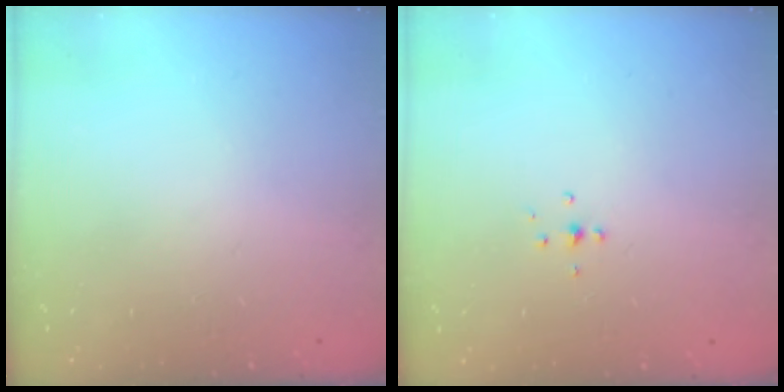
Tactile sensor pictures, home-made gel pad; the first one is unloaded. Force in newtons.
{"total": 2.8, "press": 2.7, "slide": 0.7}